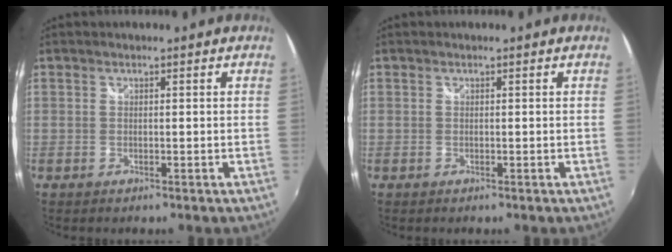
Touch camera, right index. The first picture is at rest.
{"total": 0.0}